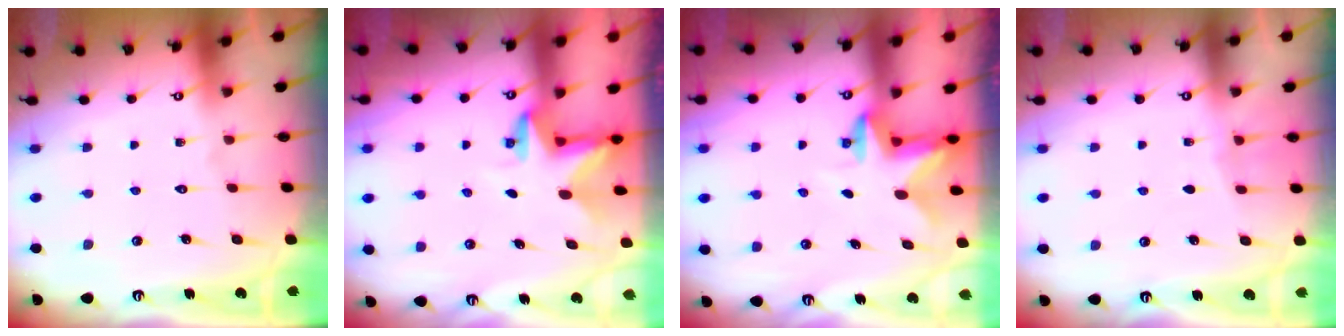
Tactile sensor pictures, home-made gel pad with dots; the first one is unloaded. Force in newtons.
{"total": 2.9, "press": 2.9, "slide": 0.2}
{"total": 2.7, "press": 2.7, "slide": 0.5}
{"total": 4.3, "press": 4.3, "slide": 0.4}